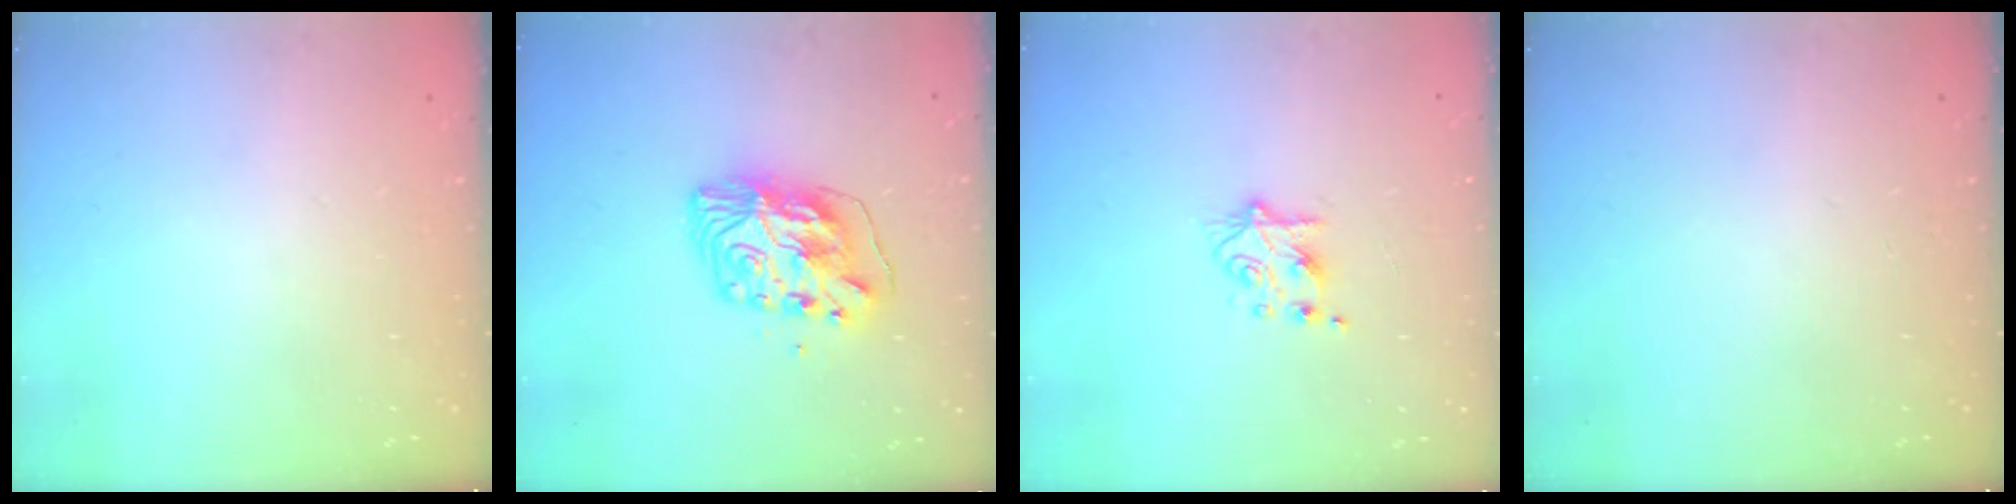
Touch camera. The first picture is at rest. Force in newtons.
{"total": 9.6, "press": 9.6, "slide": 0.4}
{"total": 5.6, "press": 5.6, "slide": 0.8}
{"total": 0.0}